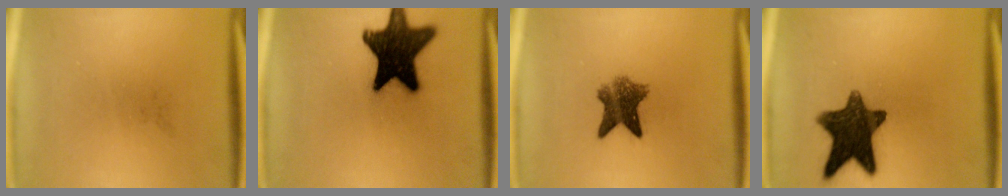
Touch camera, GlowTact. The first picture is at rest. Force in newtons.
{"total": 18.9}
{"total": 6.7}
{"total": 12.9}